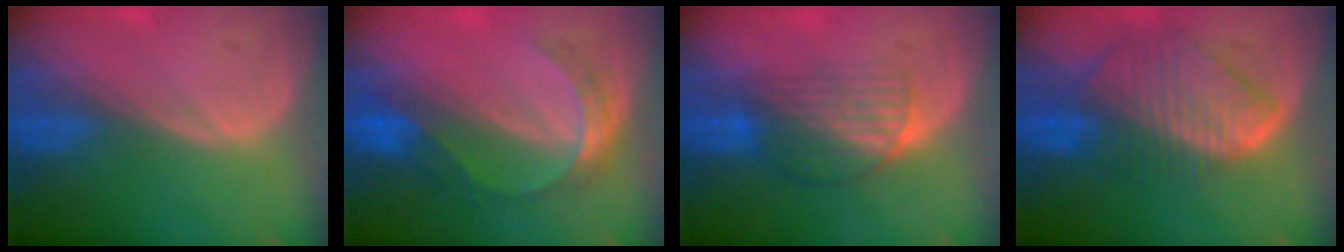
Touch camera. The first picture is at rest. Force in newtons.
{"total": 6.3, "press": 5.4, "slide": 3.2}
{"total": 6.6, "press": 5.7, "slide": 3.3}
{"total": 9.7, "press": 8.5, "slide": 4.7}